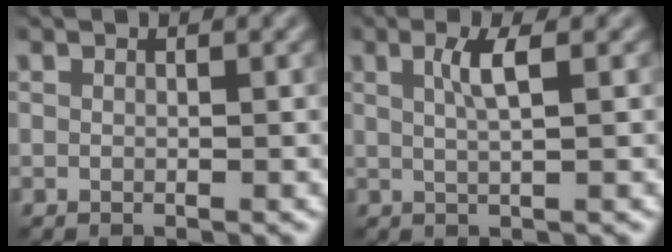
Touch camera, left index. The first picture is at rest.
{"total": 2.4, "force": [0.6, 0.6, 2.3], "torque": [-0.041, -0.002, 0.007]}